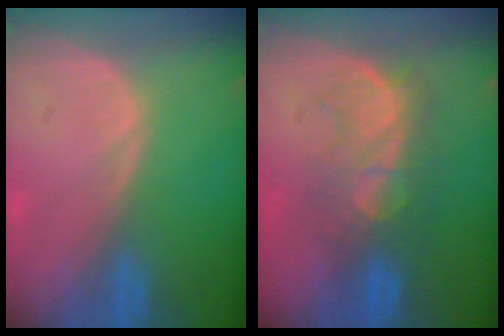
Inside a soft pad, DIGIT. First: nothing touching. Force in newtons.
{"total": 8.1, "press": 7.9, "slide": 1.7}